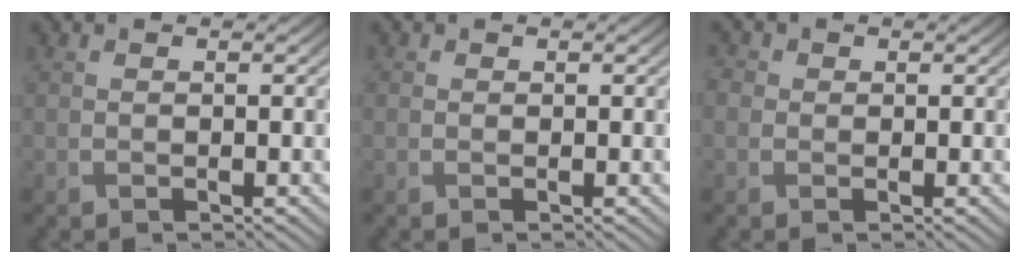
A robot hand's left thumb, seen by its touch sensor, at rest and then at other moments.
{"total": 0.0}
{"total": 1.5, "force": [0.4, 1.4, 0.4], "torque": [-0.017, 0.005, -0.002]}